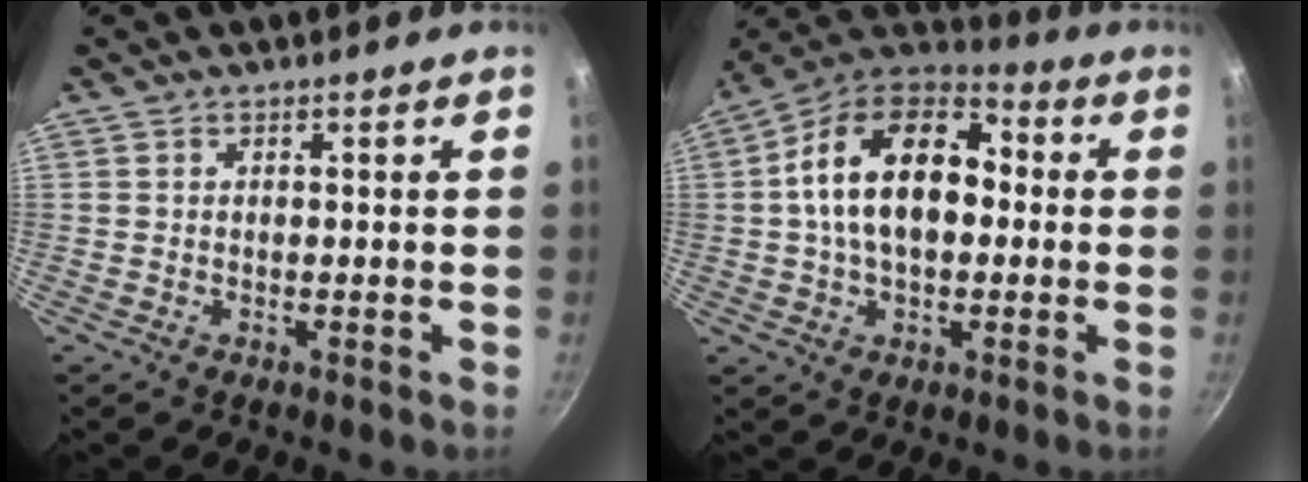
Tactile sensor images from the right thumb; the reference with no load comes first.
{"total": 18.6, "force": [1.1, 11.9, 14.3], "torque": [-0.219, 0.037, -0.001]}